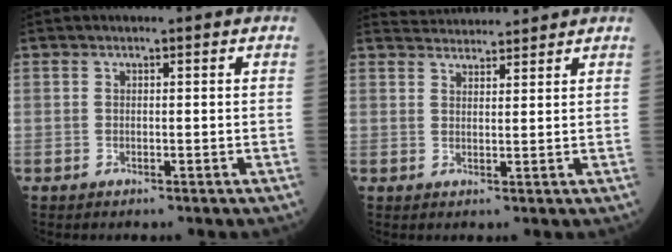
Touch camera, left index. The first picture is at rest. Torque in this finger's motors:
{"motor_torque": [-0.40, -0.50, -0.02, 0.00]}